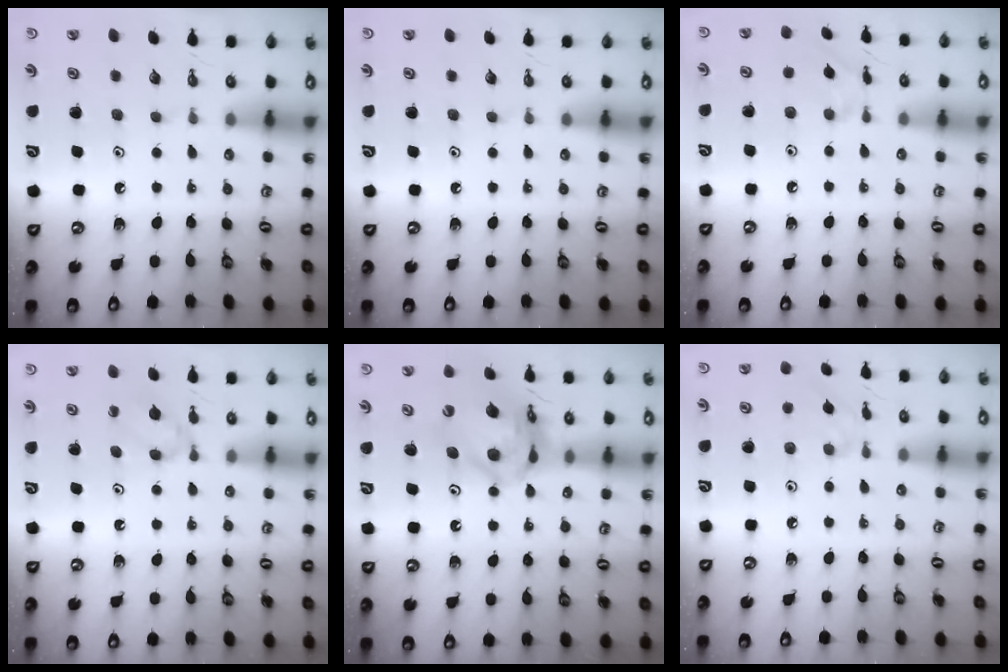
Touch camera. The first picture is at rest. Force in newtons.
{"total": 0.0}
{"total": 1.8, "press": 1.8, "slide": 0.1}
{"total": 3.1, "press": 3.0, "slide": 0.7}
{"total": 13.2, "press": 13.2, "slide": 1.2}
{"total": 2.5, "press": 2.5, "slide": 0.5}